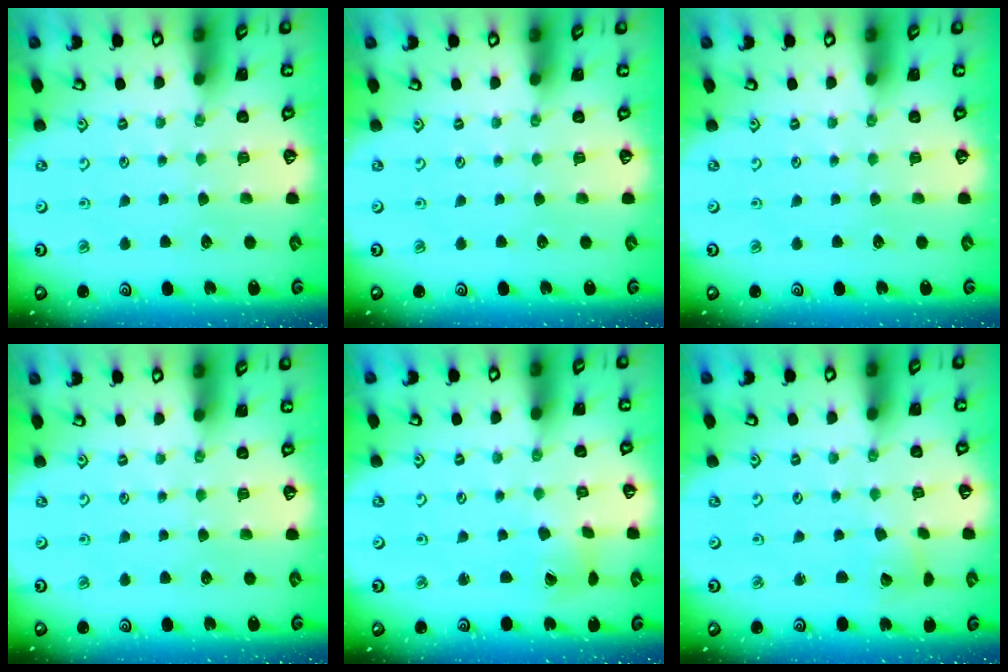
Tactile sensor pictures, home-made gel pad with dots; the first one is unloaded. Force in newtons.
{"total": 0.0}
{"total": 0.0}
{"total": 0.0}
{"total": 2.1, "press": 2.0, "slide": 0.3}
{"total": 1.9, "press": 1.9, "slide": 0.3}